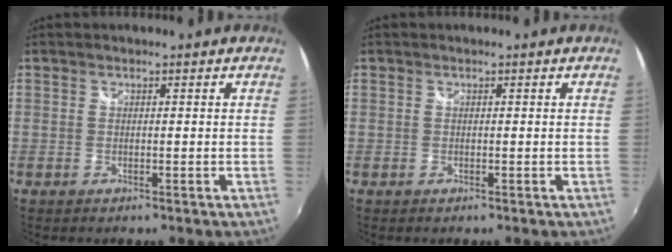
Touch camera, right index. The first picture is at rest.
{"total": 0.0}